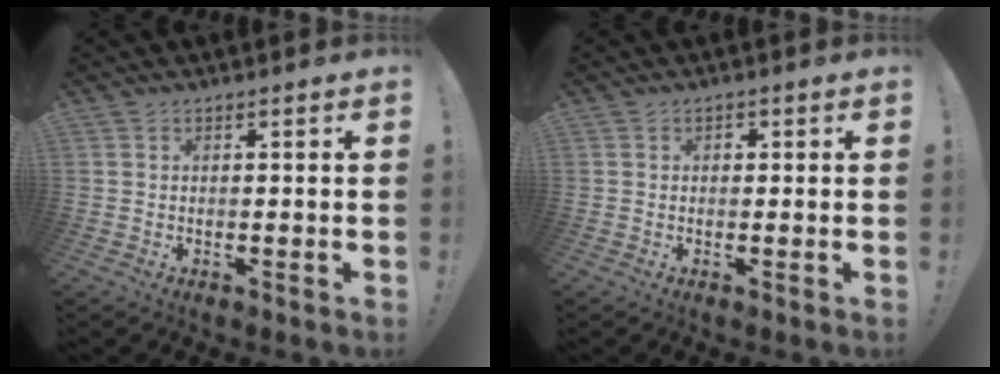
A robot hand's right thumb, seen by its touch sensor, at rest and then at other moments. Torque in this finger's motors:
{"motor_torque": [0.02, 0.22, 0.03, -0.11, -0.02]}